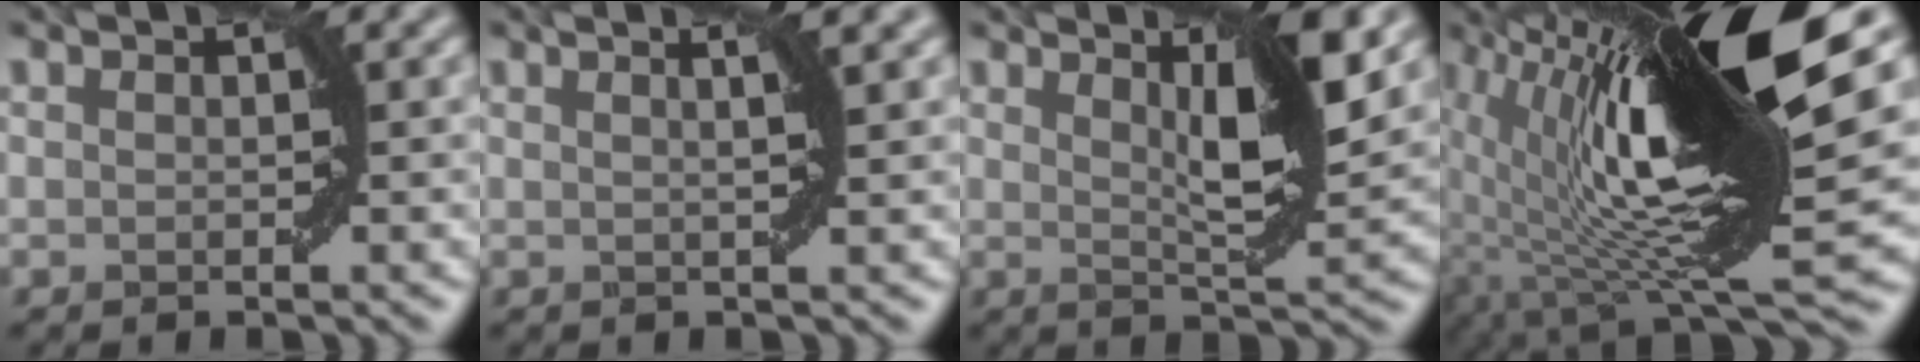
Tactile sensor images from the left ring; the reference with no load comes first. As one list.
[{"total": 4.7, "force": [2.3, 1.8, 3.7], "torque": [-0.022, 0.029, -0.001]}, {"total": 5.9, "force": [2.4, 1.2, 5.3], "torque": [-0.074, -0.006, 0.043]}, {"total": 17.5, "force": [2.6, 4.8, 16.6], "torque": [-0.276, 0.005, 0.048]}]